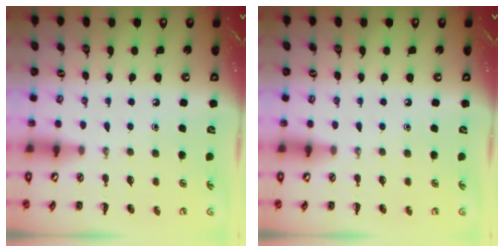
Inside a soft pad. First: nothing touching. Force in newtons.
{"total": 0.0}